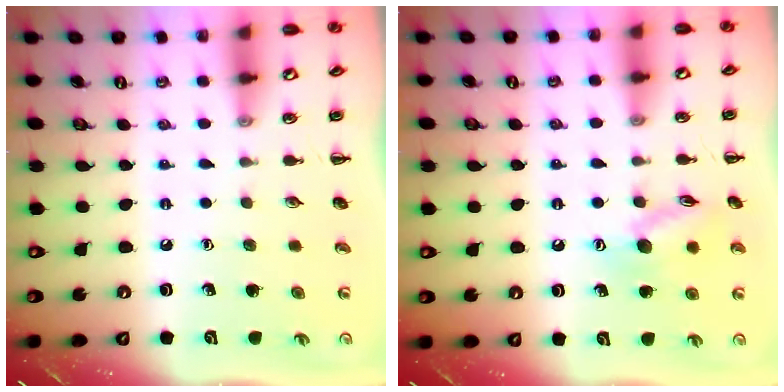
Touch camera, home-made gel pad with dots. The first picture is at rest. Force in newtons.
{"total": 11.1, "press": 11.1, "slide": 1.0}